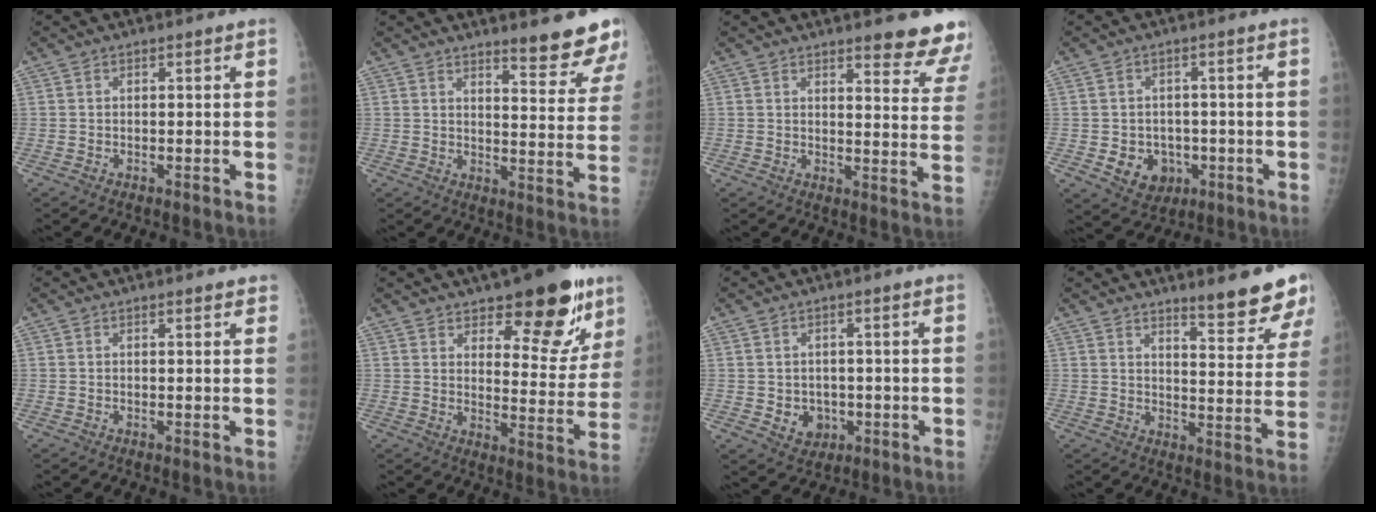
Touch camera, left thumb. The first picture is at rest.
{"total": 10.4, "force": [8.8, 1.6, 5.4], "torque": [-0.040, -0.066, 0.107]}
{"total": 11.3, "force": [9.8, 2.2, 5.2], "torque": [-0.028, -0.065, 0.101]}
{"total": 6.8, "force": [-1.7, 5.8, 3.3], "torque": [-0.024, 0.008, -0.013]}
{"total": 1.5, "force": [1.2, 0.4, 0.7], "torque": [-0.005, -0.002, 0.014]}
{"total": 16.1, "force": [10.2, 6.8, 10.5], "torque": [-0.075, -0.065, 0.145]}
{"total": 4.7, "force": [-0.7, 4.0, 2.3], "torque": [-0.013, 0.001, 0.002]}
{"total": 10.2, "force": [8.2, 1.5, 5.8], "torque": [-0.051, -0.065, 0.111]}